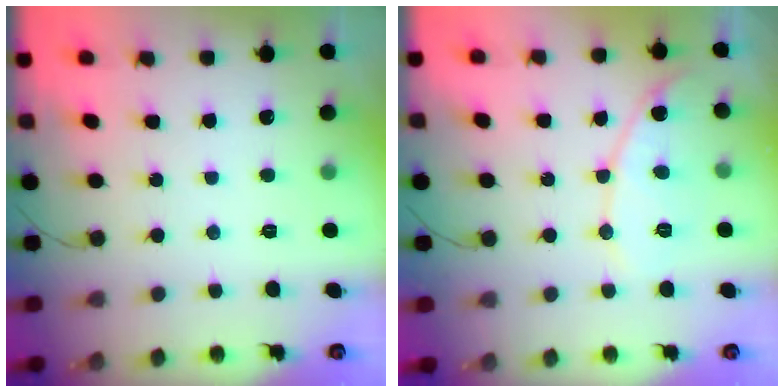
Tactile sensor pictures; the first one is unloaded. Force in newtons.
{"total": 9.3, "press": 9.3, "slide": 0.3}